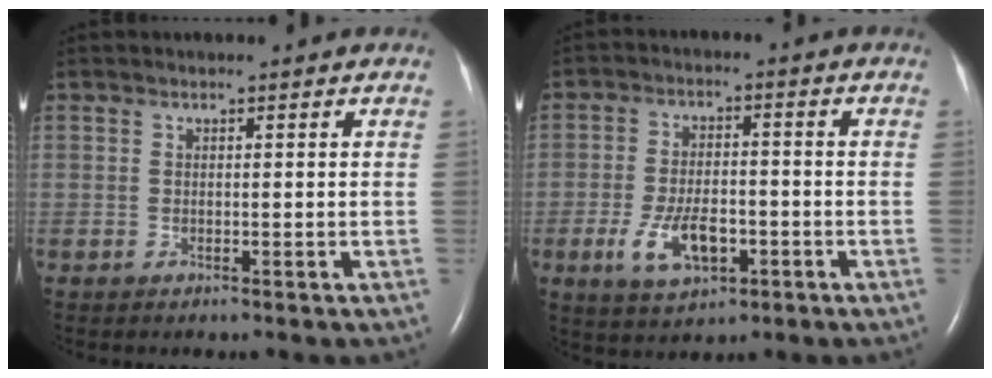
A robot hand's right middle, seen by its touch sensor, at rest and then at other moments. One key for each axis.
{"total": 7.6, "fx": -2.8, "fy": 3.6, "fz": 6.1, "tx": -0.120, "ty": -0.003, "tz": -0.044}